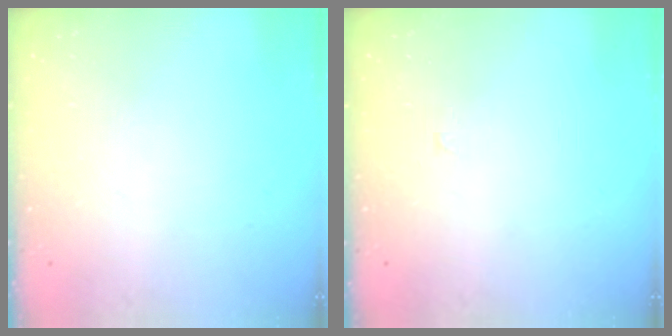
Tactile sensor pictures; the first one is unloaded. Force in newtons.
{"total": 0.0}